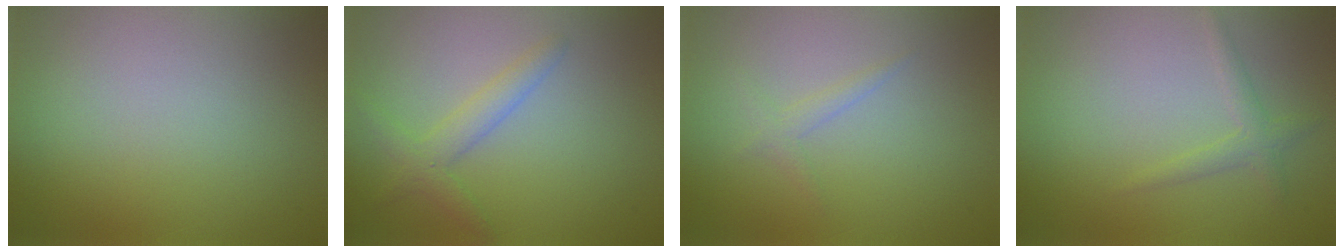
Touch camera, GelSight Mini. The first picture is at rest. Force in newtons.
{"total": 2.4, "press": 2.4, "slide": 0.1}
{"total": 1.1, "press": 1.1, "slide": 0.0}
{"total": 1.5, "press": 1.5, "slide": 0.0}